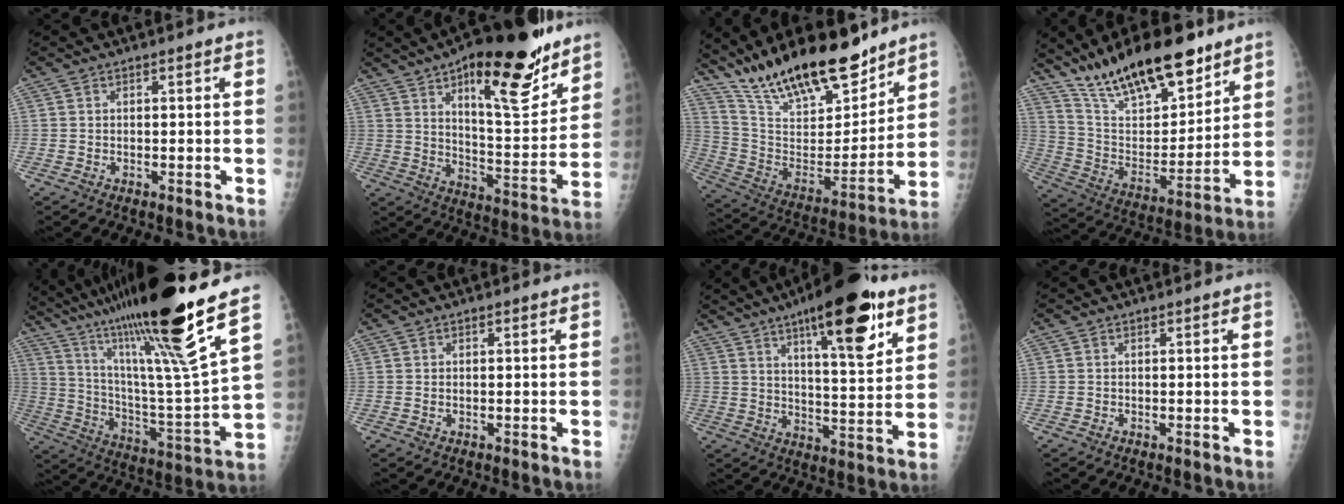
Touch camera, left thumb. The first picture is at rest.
{"total": 23.4, "force": [14.1, 7.9, 17.0], "torque": [-0.215, -0.070, 0.219]}
{"total": 24.6, "force": [19.1, 8.1, 13.2], "torque": [-0.196, -0.083, 0.333]}
{"total": 22.7, "force": [16.5, 8.0, 13.3], "torque": [-0.182, -0.070, 0.289]}
{"total": 29.5, "force": [20.0, 2.4, 21.6], "torque": [-0.360, -0.076, 0.344]}
{"total": 0.9, "force": [0.2, 0.4, 0.7], "torque": [-0.016, 0.005, 0.007]}
{"total": 19.2, "force": [10.7, 5.4, 15.0], "torque": [-0.194, -0.047, 0.159]}
{"total": 0.0}